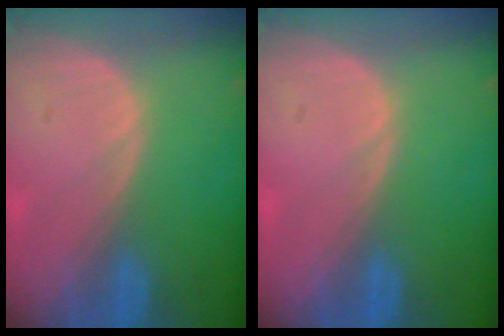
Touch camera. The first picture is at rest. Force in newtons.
{"total": 0.0}